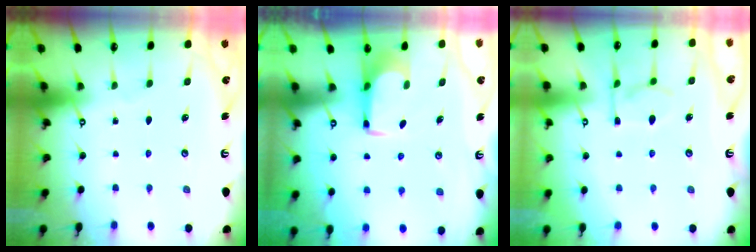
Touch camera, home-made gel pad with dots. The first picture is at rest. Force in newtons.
{"total": 1.6, "press": 1.4, "slide": 0.7}
{"total": 10.1, "press": 10.0, "slide": 1.1}